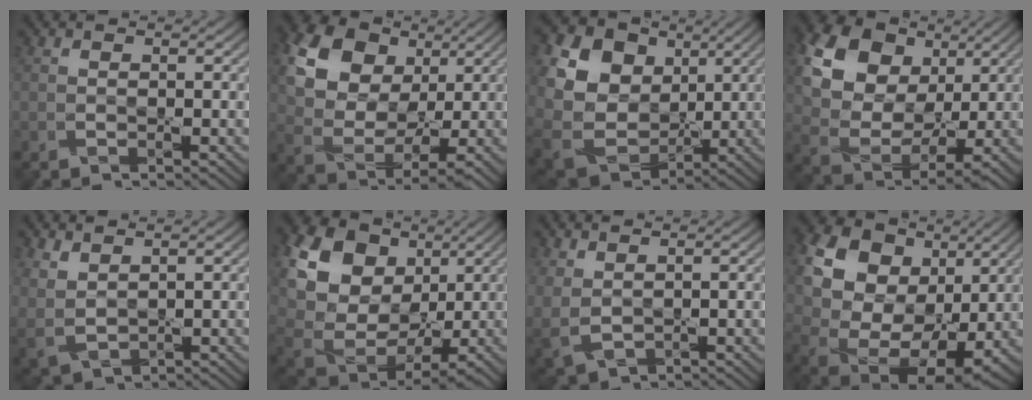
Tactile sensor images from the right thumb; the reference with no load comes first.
{"total": 16.6, "force": [7.3, 11.2, 9.9], "torque": [-0.222, 0.048, 0.133]}
{"total": 21.3, "force": [8.5, 17.0, 9.6], "torque": [-0.280, 0.028, 0.181]}
{"total": 20.7, "force": [9.8, 14.5, 10.9], "torque": [-0.269, 0.054, 0.192]}
{"total": 3.8, "force": [2.7, 1.7, 2.1], "torque": [-0.067, -0.003, 0.061]}
{"total": 20.4, "force": [9.0, 15.2, 10.3], "torque": [-0.270, 0.041, 0.187]}
{"total": 3.5, "force": [1.5, 2.1, 2.4], "torque": [-0.078, -0.009, 0.042]}
{"total": 19.6, "force": [7.9, 14.4, 10.7], "torque": [-0.256, 0.035, 0.159]}